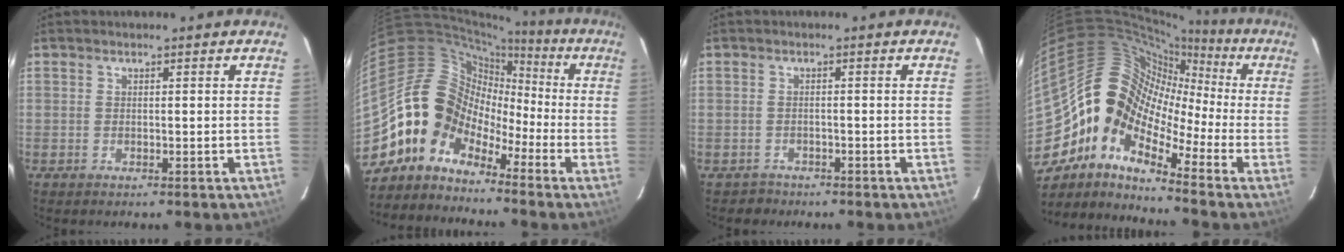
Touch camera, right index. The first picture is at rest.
{"total": 11.0, "force": [-6.4, 8.7, 2.3], "torque": [-0.052, 0.046, -0.146]}
{"total": 2.0, "force": [-1.5, 1.3, -0.2], "torque": [0.000, 0.007, -0.022]}
{"total": 14.9, "force": [-5.3, 11.3, 8.2], "torque": [-0.140, 0.016, -0.129]}